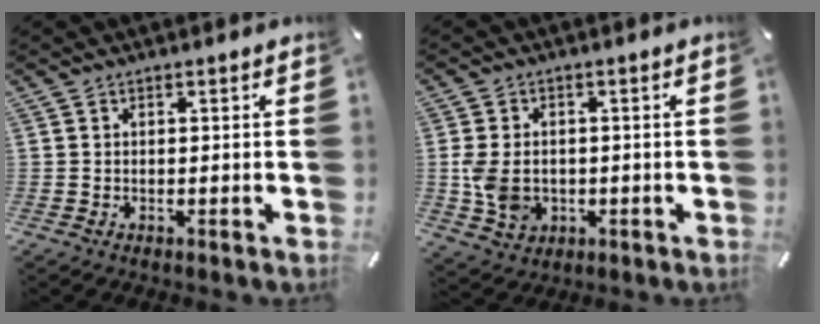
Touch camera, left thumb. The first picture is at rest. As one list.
[{"total": 7.3, "force": [-0.8, 5.8, 4.3], "torque": [-0.086, 0.002, -0.014]}]